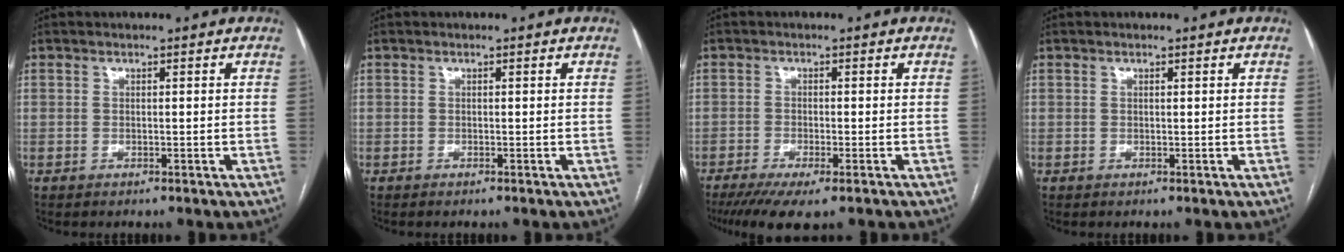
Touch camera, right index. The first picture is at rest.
{"total": 0.0}
{"total": 7.9, "force": [-5.7, 1.3, 5.4], "torque": [-0.082, -0.018, -0.089]}
{"total": 0.0}